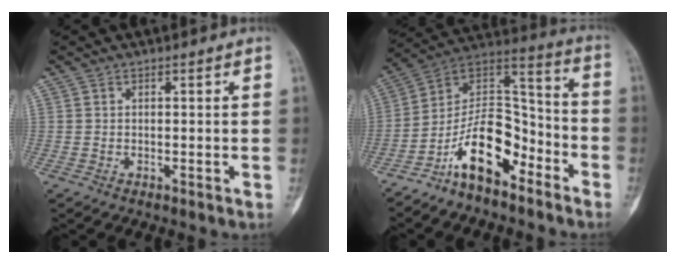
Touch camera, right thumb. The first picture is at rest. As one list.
[{"total": 15.1, "force": [-8.7, 7.5, 9.8], "torque": [-0.144, 0.096, -0.164]}]